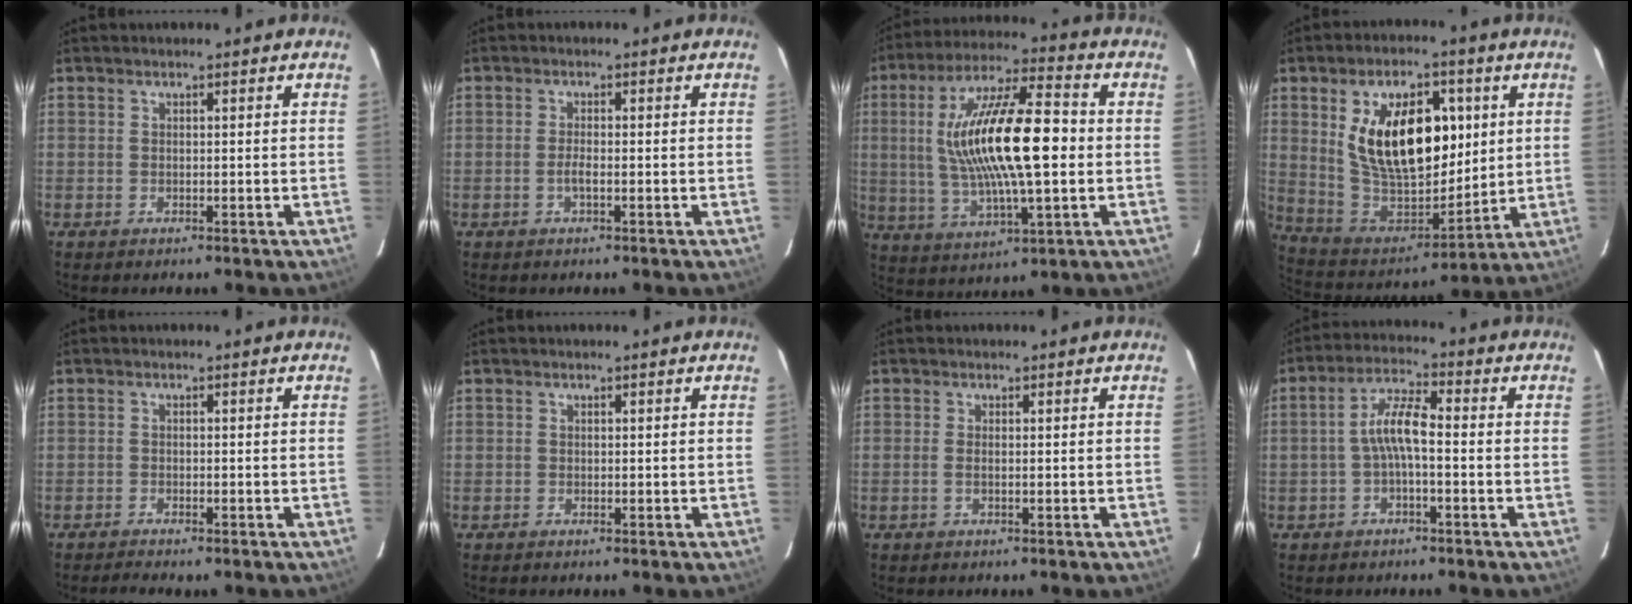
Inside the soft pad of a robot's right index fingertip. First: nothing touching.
{"total": 1.7, "force": [-0.7, 0.2, 1.5], "torque": [-0.032, 0.000, -0.014]}
{"total": 20.1, "force": [0.9, 5.1, 19.4], "torque": [-0.361, 0.009, 0.019]}
{"total": 21.2, "force": [5.6, 11.8, 16.7], "torque": [-0.305, 0.007, 0.116]}
{"total": 2.4, "force": [-2.2, 0.3, 1.0], "torque": [-0.028, -0.007, -0.037]}
{"total": 0.0}
{"total": 1.1, "force": [-0.3, -0.3, 1.0], "torque": [-0.019, -0.001, -0.008]}
{"total": 5.9, "force": [-1.2, 1.4, 5.6], "torque": [-0.117, 0.017, -0.025]}